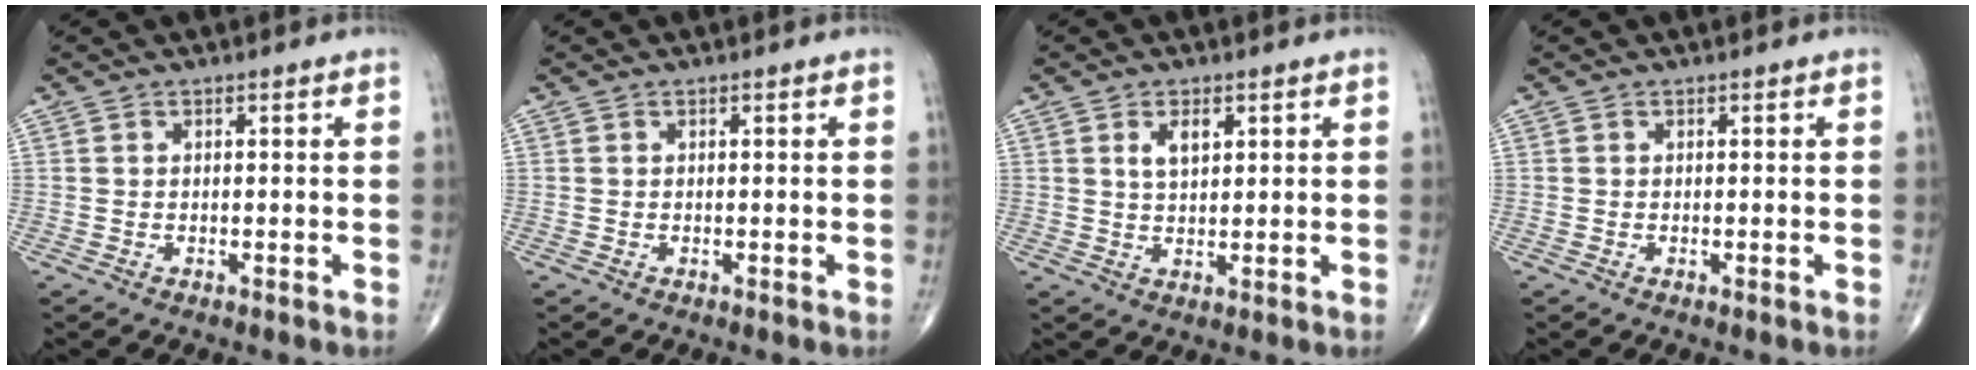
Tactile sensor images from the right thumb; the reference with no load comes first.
{"total": 0.0}
{"total": 3.8, "force": [1.6, 2.0, 2.8], "torque": [-0.041, -0.009, 0.029]}
{"total": 0.0}